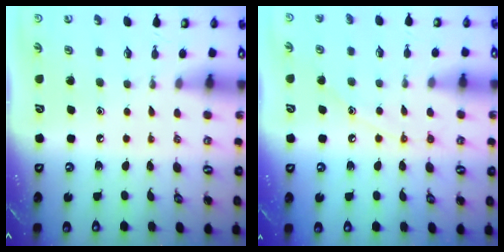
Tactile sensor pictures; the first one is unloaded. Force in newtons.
{"total": 8.3, "press": 8.3, "slide": 0.7}